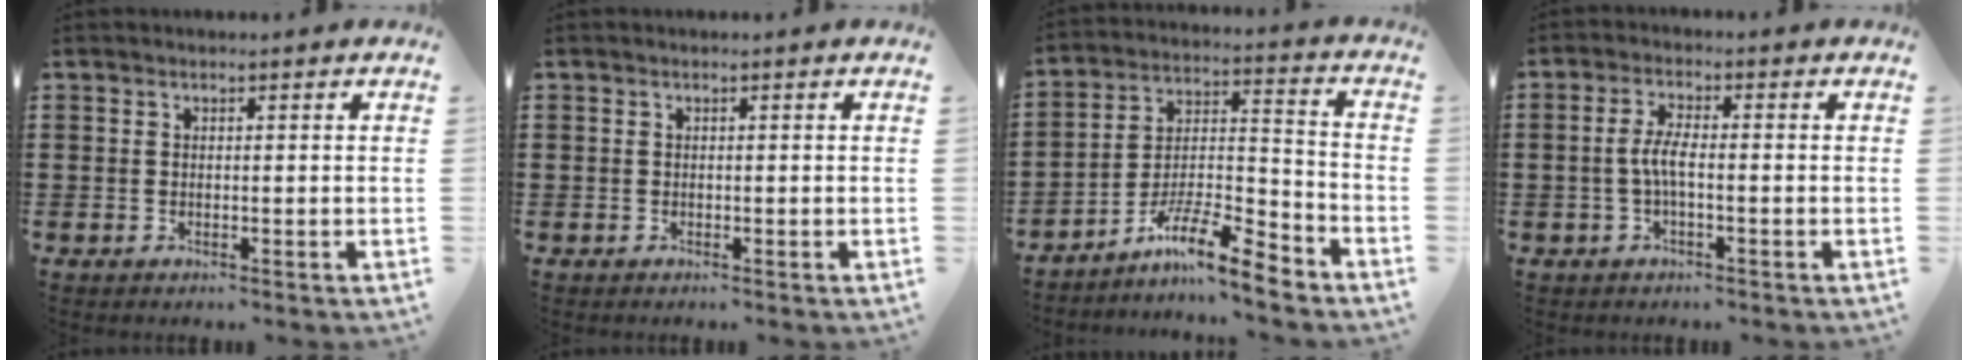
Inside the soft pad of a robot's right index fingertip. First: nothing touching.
{"total": 0.0}
{"total": 10.1, "force": [-8.3, 1.0, 5.7], "torque": [-0.101, 0.012, -0.161]}
{"total": 3.7, "force": [-0.7, 0.8, 3.5], "torque": [-0.086, -0.005, -0.022]}